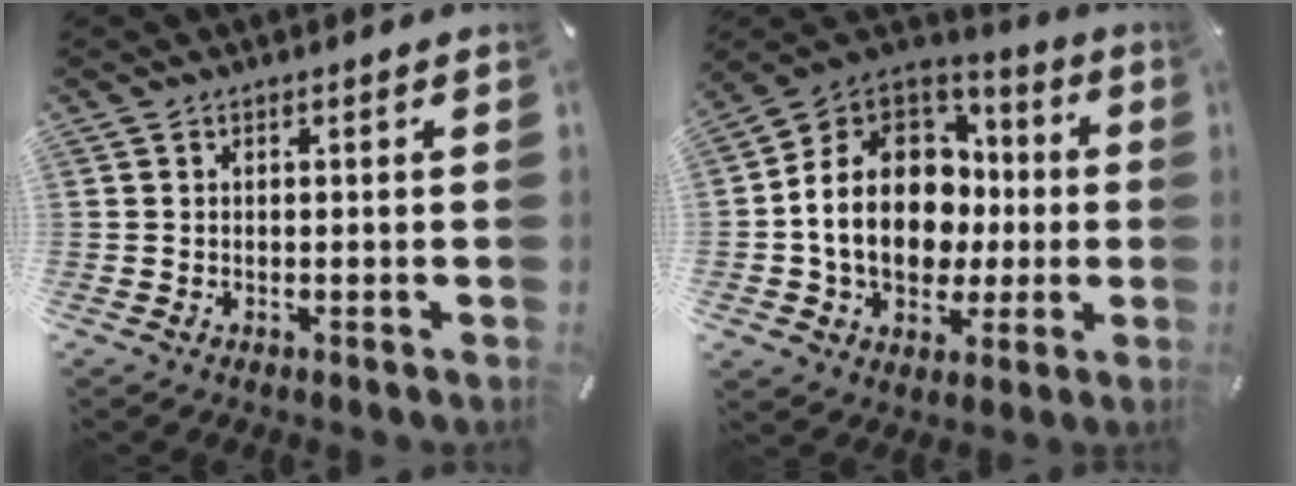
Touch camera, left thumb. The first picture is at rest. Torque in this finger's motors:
{"motor_torque": [1.04, 1.18, 0.72, -0.16, 0.67]}